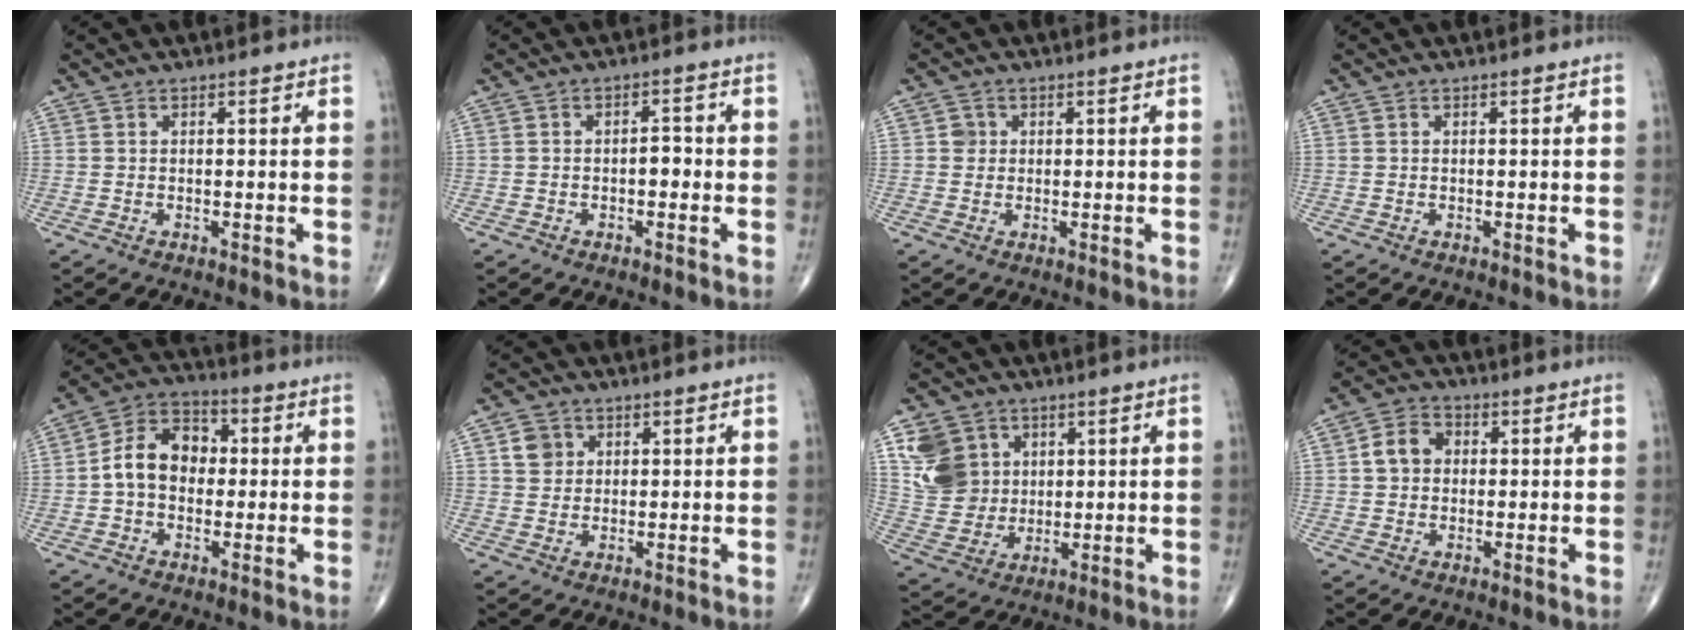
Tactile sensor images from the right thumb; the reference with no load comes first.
{"total": 2.4, "force": [-0.6, 1.4, 1.9], "torque": [-0.013, 0.010, -0.013]}
{"total": 1.7, "force": [0.3, 1.6, 0.4], "torque": [0.002, 0.002, 0.003]}
{"total": 0.0}
{"total": 10.5, "force": [0.0, 7.7, 7.0], "torque": [-0.104, 0.033, -0.013]}
{"total": 3.7, "force": [1.4, 3.3, 1.1], "torque": [-0.004, -0.004, 0.022]}
{"total": 11.3, "force": [4.0, 9.4, 4.8], "torque": [-0.069, -0.011, 0.088]}
{"total": 5.8, "force": [0.7, 4.7, 3.2], "torque": [-0.047, 0.014, 0.005]}